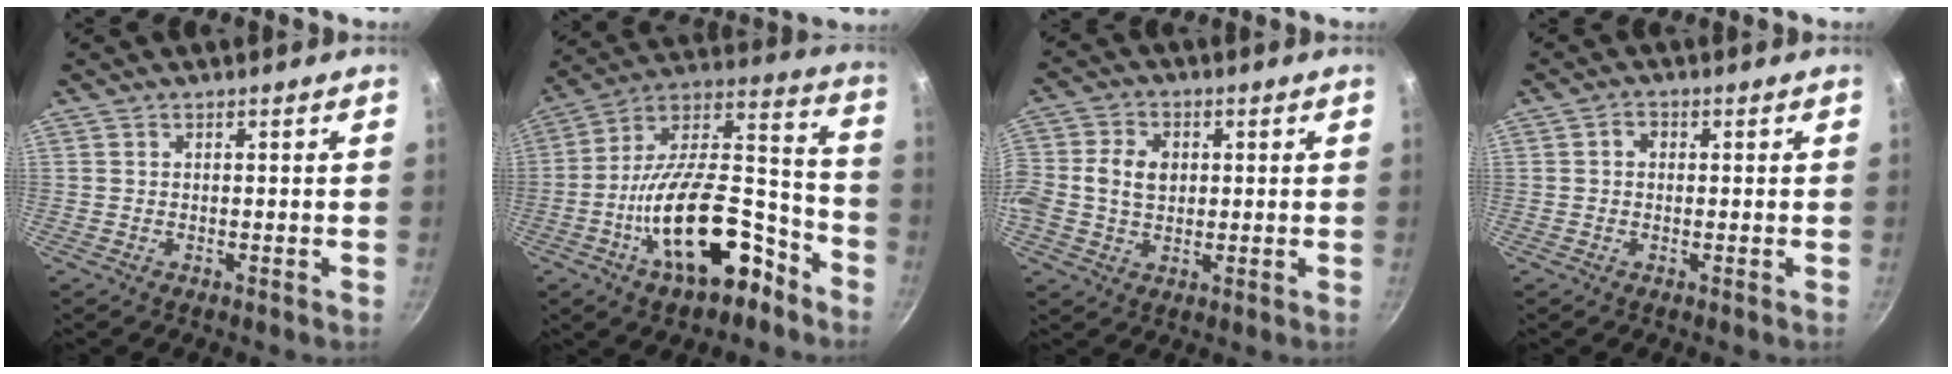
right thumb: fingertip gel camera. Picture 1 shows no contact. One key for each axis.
{"total": 23.5, "fx": -11.1, "fy": 11.0, "fz": 17.6, "tx": -0.244, "ty": 0.089, "tz": -0.177}
{"total": 8.4, "fx": 0.4, "fy": 6.4, "fz": 5.4, "tx": -0.098, "ty": 0.014, "tz": -0.002}
{"total": 1.9, "fx": 0.2, "fy": 1.6, "fz": 1.1, "tx": -0.013, "ty": 0.005, "tz": 0.000}